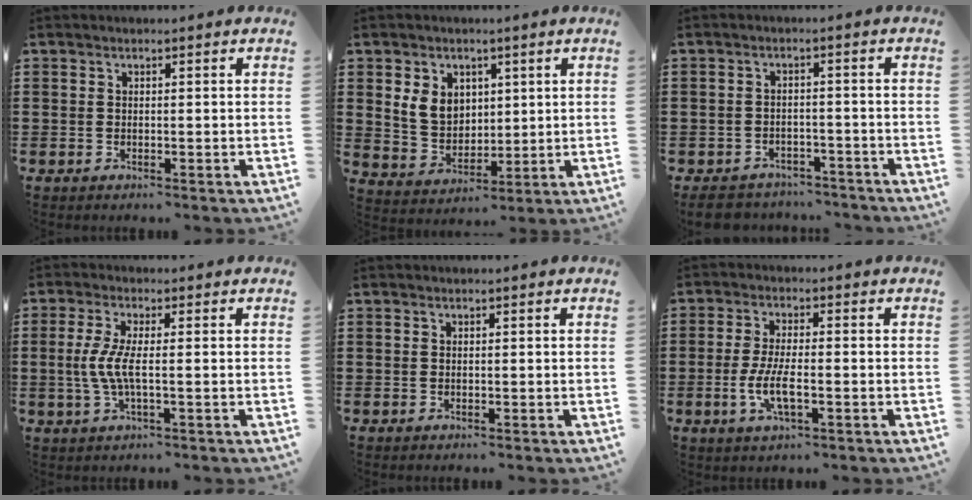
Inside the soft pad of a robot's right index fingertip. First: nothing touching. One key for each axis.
{"total": 6.5, "fx": 2.1, "fy": 5.4, "fz": 3.0, "tx": -0.078, "ty": 0.011, "tz": 0.036}
{"total": 4.0, "fx": -3.8, "fy": 1.1, "fz": 0.4, "tx": -0.015, "ty": 0.006, "tz": -0.080}
{"total": 4.9, "fx": -0.5, "fy": 0.8, "fz": 4.8, "tx": -0.116, "ty": -0.010, "tz": -0.020}
{"total": 0.0}
{"total": 5.5, "fx": -1.7, "fy": 1.6, "fz": 5.0, "tx": -0.104, "ty": -0.004, "tz": -0.036}